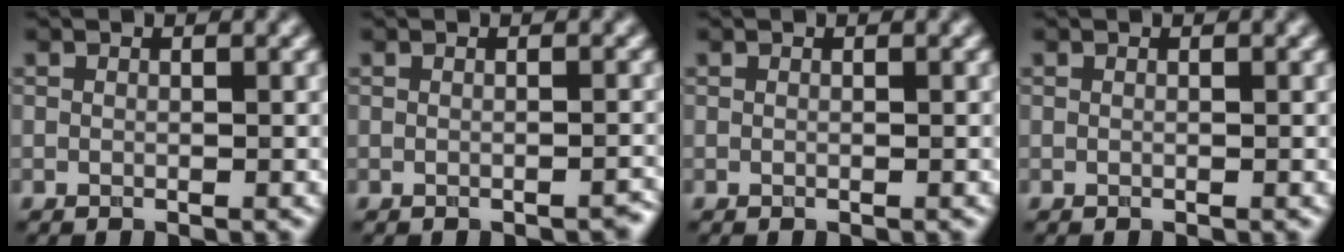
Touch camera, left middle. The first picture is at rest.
{"total": 0.9, "force": [-0.8, 0.1, 0.2], "torque": [-0.002, 0.002, -0.012]}
{"total": 0.0}
{"total": 0.0}